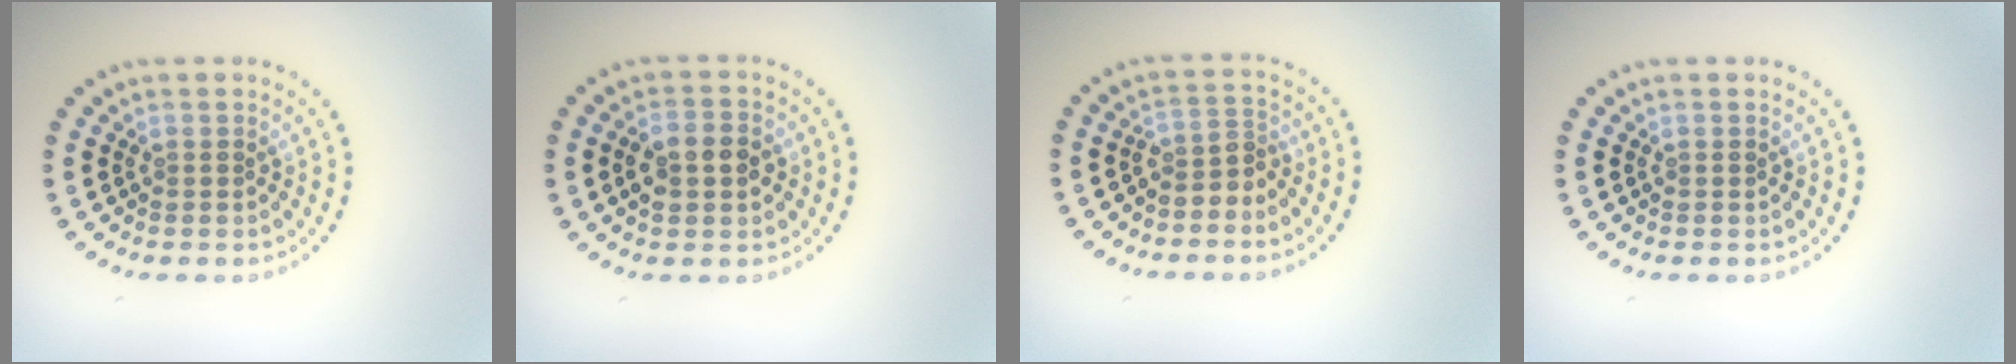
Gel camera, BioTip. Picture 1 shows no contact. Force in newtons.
{"total": 3.3, "press": 3.3, "slide": 0.4}
{"total": 2.2, "press": 1.5, "slide": 1.6}
{"total": 0.0}